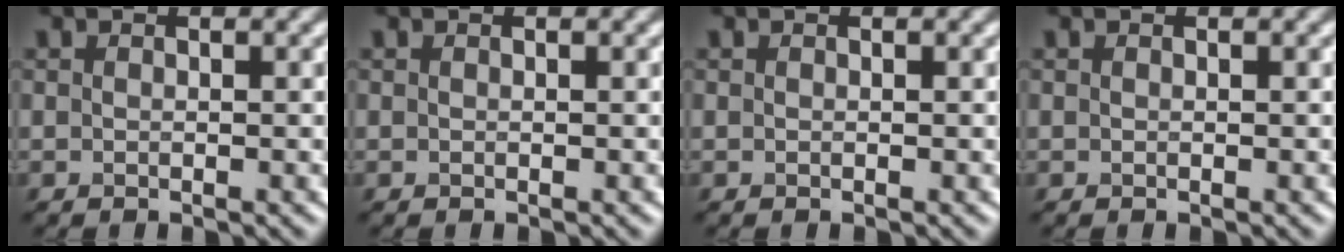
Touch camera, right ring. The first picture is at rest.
{"total": 0.0}
{"total": 0.0}
{"total": 0.0}